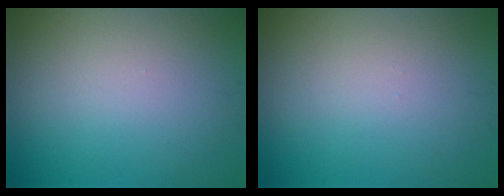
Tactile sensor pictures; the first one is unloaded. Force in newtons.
{"total": 0.0}